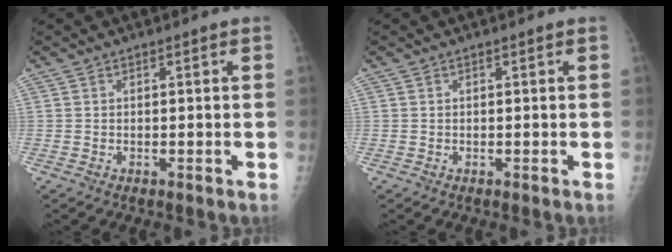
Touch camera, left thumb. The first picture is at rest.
{"total": 0.0}